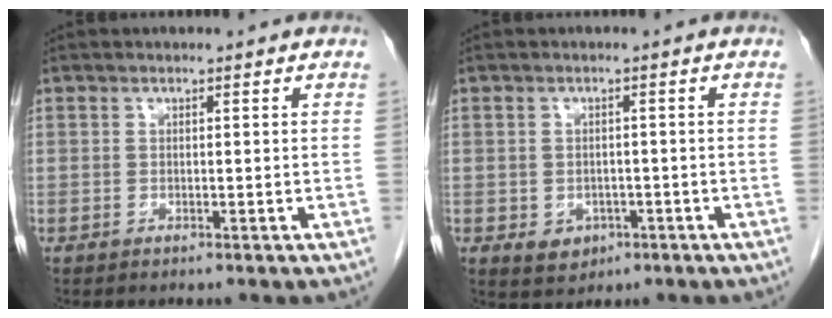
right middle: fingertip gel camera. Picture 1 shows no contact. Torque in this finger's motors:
{"motor_torque": [0.52, -0.33, -0.04, 0.00]}